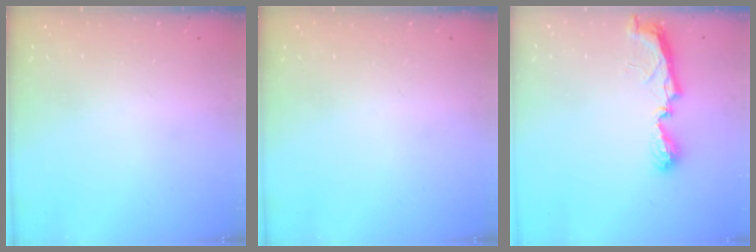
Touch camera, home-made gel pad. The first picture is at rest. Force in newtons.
{"total": 0.0}
{"total": 7.0, "press": 7.0, "slide": 0.2}